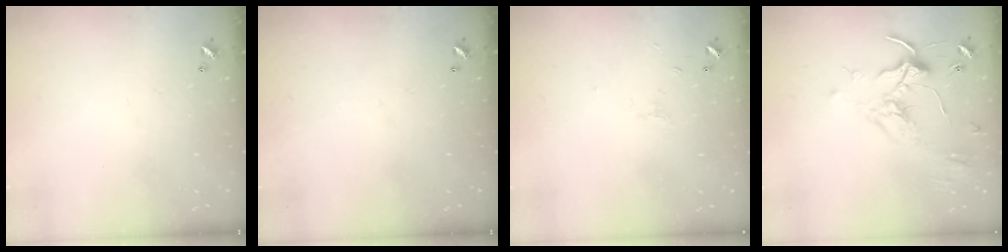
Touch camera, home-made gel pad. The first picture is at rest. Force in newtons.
{"total": 0.0}
{"total": 1.2, "press": 1.1, "slide": 0.6}
{"total": 1.7, "press": 1.6, "slide": 0.5}